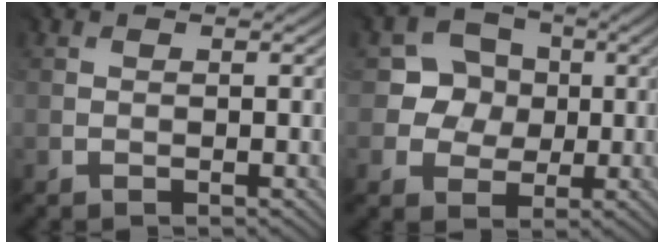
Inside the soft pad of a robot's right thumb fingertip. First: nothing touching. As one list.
[{"total": 4.8, "force": [0.5, 4.6, 1.1], "torque": [-0.019, 0.005, -0.004]}]